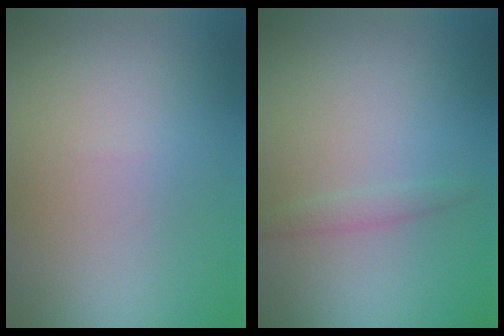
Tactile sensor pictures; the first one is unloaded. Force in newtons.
{"total": 0.9, "press": 0.9, "slide": 0.1}